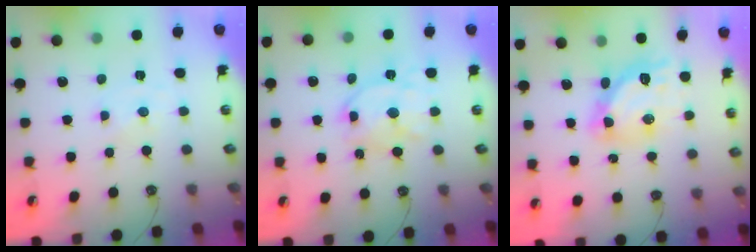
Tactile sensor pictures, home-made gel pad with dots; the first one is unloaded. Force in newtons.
{"total": 15.6, "press": 15.6, "slide": 1.3}
{"total": 13.2, "press": 13.1, "slide": 1.6}